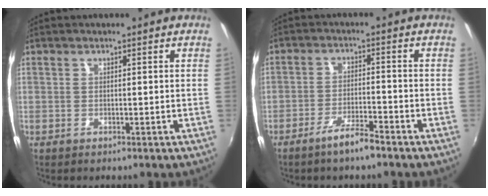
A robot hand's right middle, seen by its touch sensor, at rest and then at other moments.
{"total": 5.1, "force": [-4.0, 0.6, 3.1], "torque": [-0.073, -0.002, -0.072]}